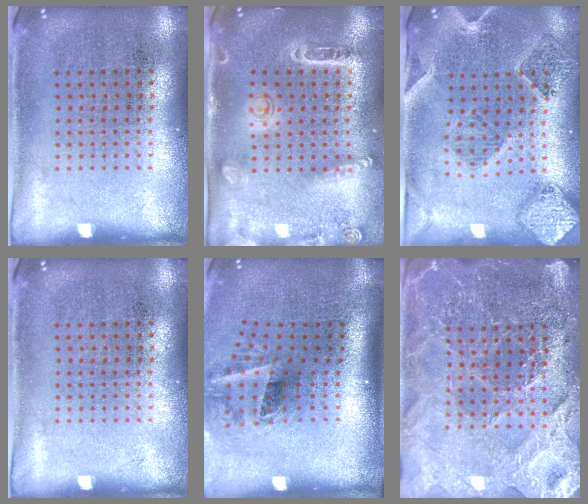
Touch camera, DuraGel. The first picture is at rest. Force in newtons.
{"total": 1.6, "press": 1.5, "slide": 0.5}
{"total": 1.6, "press": 1.6, "slide": 0.3}
{"total": 0.0}
{"total": 2.1, "press": 1.3, "slide": 1.7}
{"total": 4.3, "press": 4.1, "slide": 1.5}